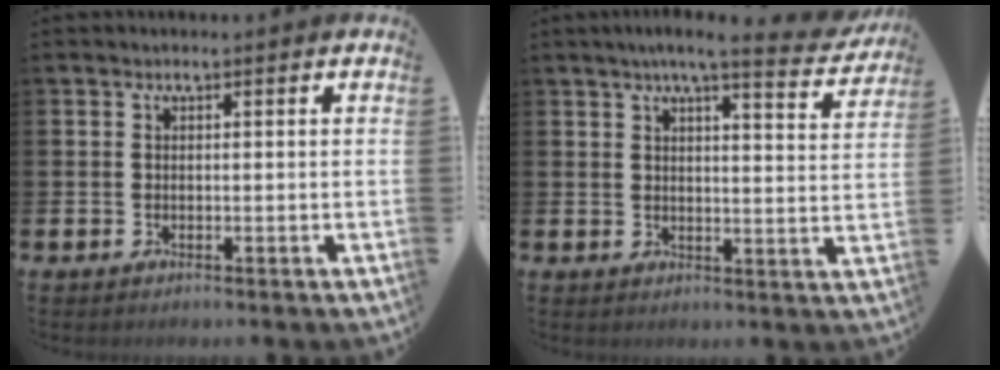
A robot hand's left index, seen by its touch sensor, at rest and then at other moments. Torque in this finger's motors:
{"motor_torque": [1.02, -1.12, 0.40, 0.16]}